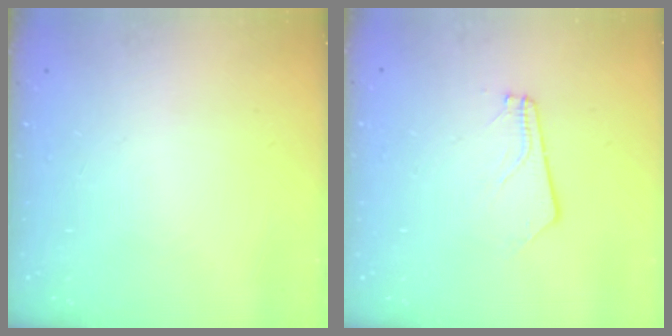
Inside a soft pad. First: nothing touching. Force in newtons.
{"total": 2.7, "press": 2.7, "slide": 0.4}